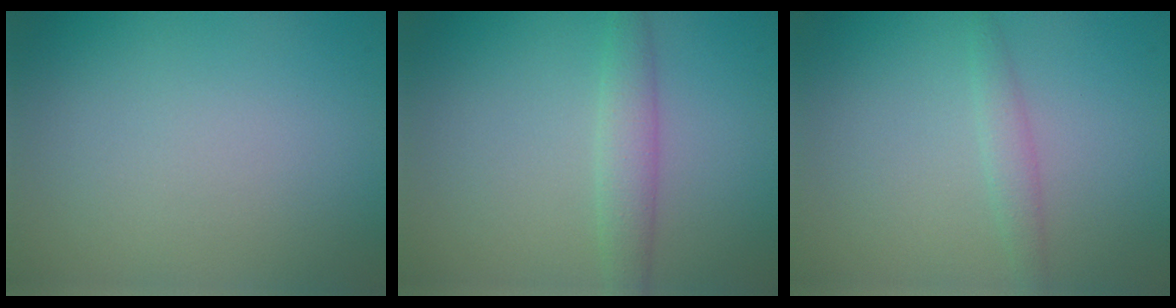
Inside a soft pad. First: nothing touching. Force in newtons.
{"total": 2.4, "press": 2.4, "slide": 0.1}
{"total": 1.3, "press": 1.3, "slide": 0.1}